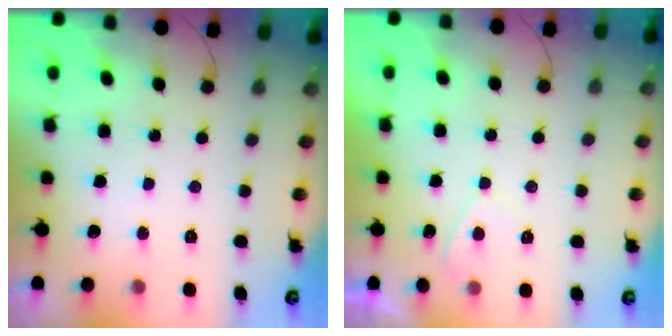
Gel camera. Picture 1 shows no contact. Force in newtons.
{"total": 1.2, "press": 1.1, "slide": 0.5}